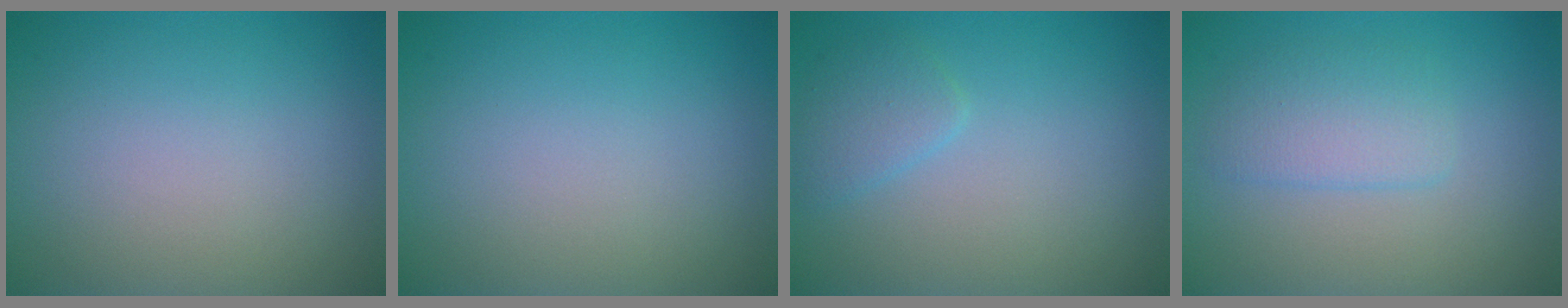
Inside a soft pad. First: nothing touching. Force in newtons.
{"total": 0.0}
{"total": 1.8, "press": 1.8, "slide": 0.1}
{"total": 2.6, "press": 2.6, "slide": 0.0}